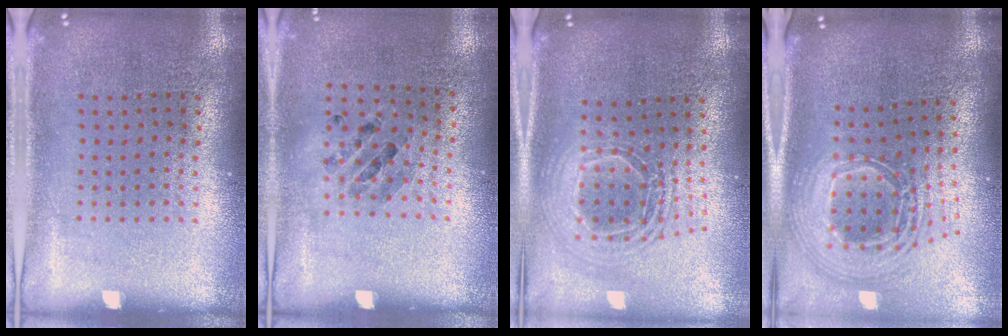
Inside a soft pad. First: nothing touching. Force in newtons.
{"total": 0.8, "press": 0.8, "slide": 0.2}
{"total": 2.0, "press": 1.6, "slide": 1.2}
{"total": 2.8, "press": 1.9, "slide": 2.0}